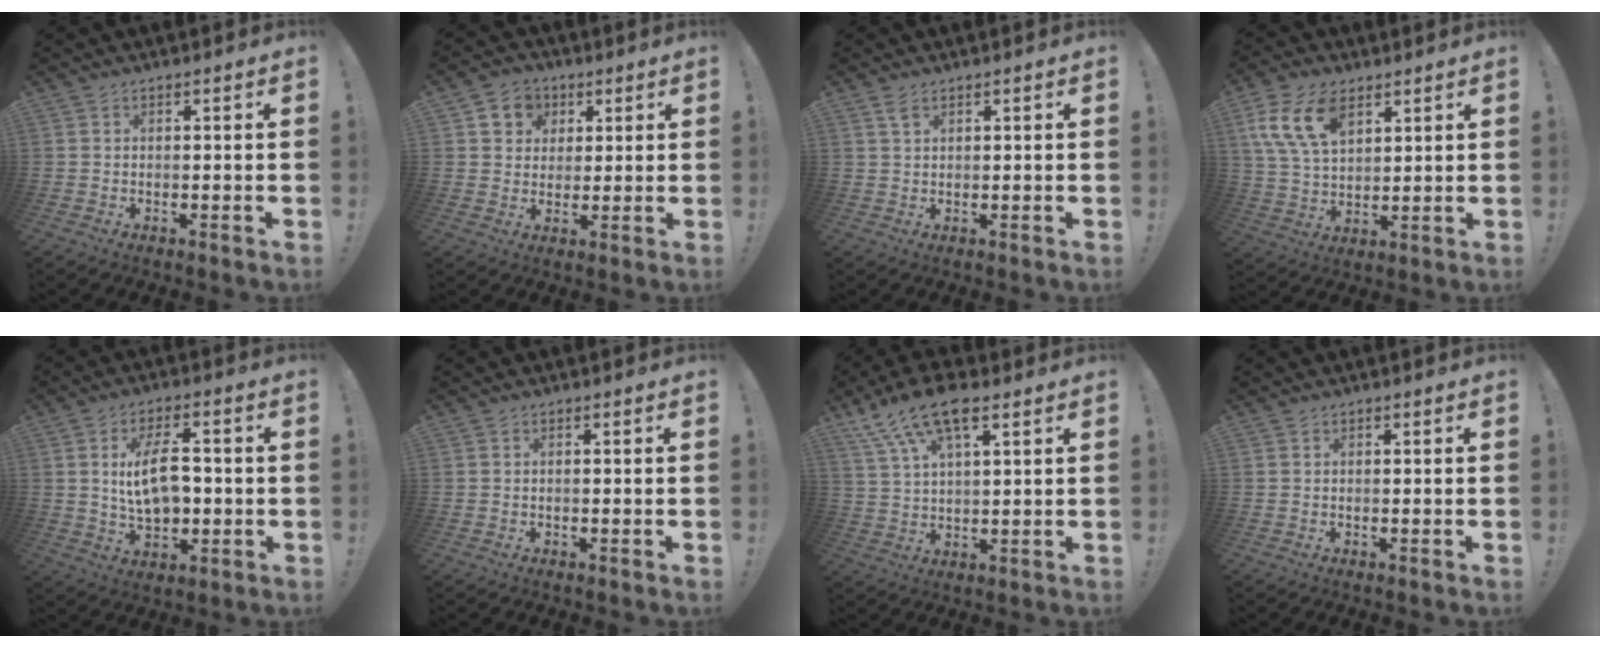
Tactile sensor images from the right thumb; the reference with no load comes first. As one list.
[{"total": 7.7, "force": [2.6, 7.0, 2.0], "torque": [-0.030, -0.007, 0.054]}, {"total": 2.3, "force": [1.5, 0.9, 1.5], "torque": [-0.024, -0.005, 0.026]}, {"total": 14.6, "force": [7.5, 8.6, 9.1], "torque": [-0.182, -0.021, 0.141]}, {"total": 12.2, "force": [0.7, 6.8, 10.1], "torque": [-0.175, -0.001, 0.009]}, {"total": 0.0}, {"total": 13.0, "force": [7.6, 5.0, 9.3], "torque": [-0.172, -0.034, 0.136]}, {"total": 0.0}]